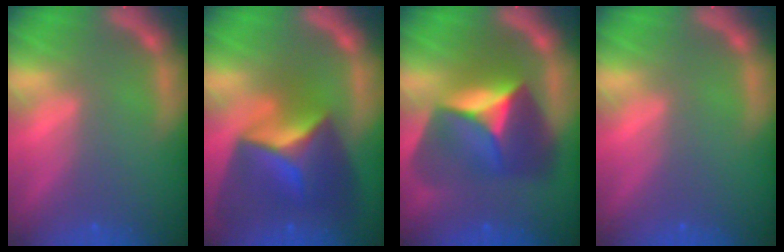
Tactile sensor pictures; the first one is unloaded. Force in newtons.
{"total": 10.0}
{"total": 10.0}
{"total": 0.0}